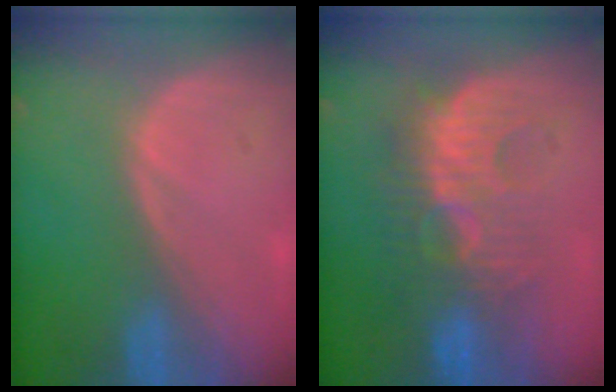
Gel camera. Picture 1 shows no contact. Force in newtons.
{"total": 9.0, "press": 8.8, "slide": 1.7}